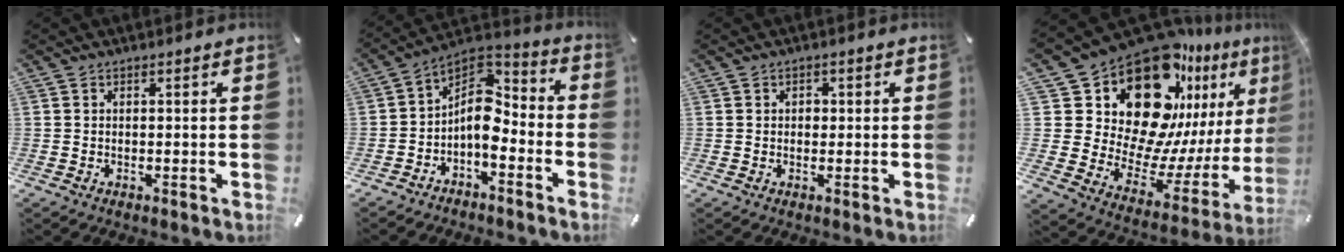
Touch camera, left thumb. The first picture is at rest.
{"total": 9.4, "force": [-2.9, 6.3, 6.4], "torque": [-0.125, 0.002, -0.058]}
{"total": 1.5, "force": [0.1, 1.3, 0.6], "torque": [0.001, 0.000, -0.004]}
{"total": 24.1, "force": [15.5, 13.8, 12.4], "torque": [-0.189, -0.151, 0.284]}